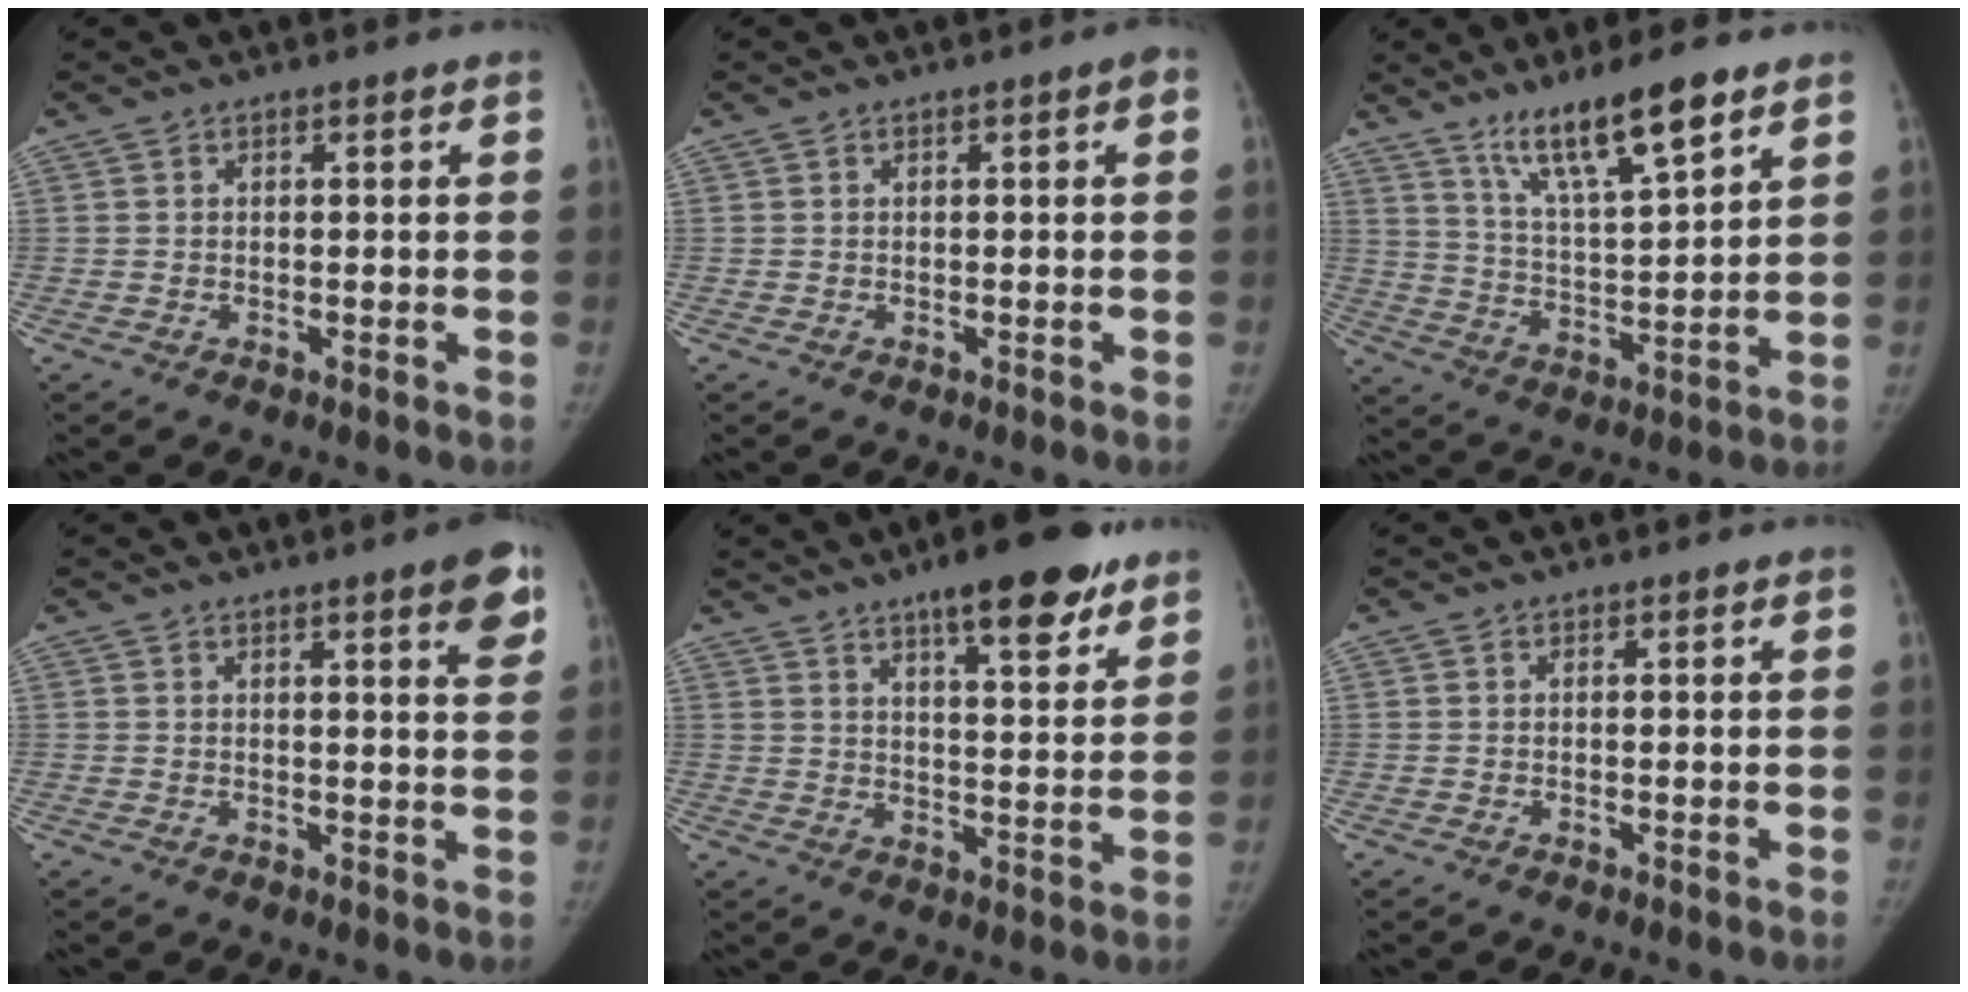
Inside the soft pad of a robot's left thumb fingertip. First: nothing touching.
{"total": 1.0, "force": [0.1, 0.2, 1.0], "torque": [-0.018, 0.003, 0.000]}
{"total": 14.0, "force": [9.3, 2.6, 10.1], "torque": [-0.167, -0.050, 0.173]}
{"total": 6.2, "force": [3.5, 1.0, 5.0], "torque": [-0.052, -0.015, 0.041]}
{"total": 14.2, "force": [9.4, 3.8, 10.0], "torque": [-0.115, -0.043, 0.136]}
{"total": 0.0}